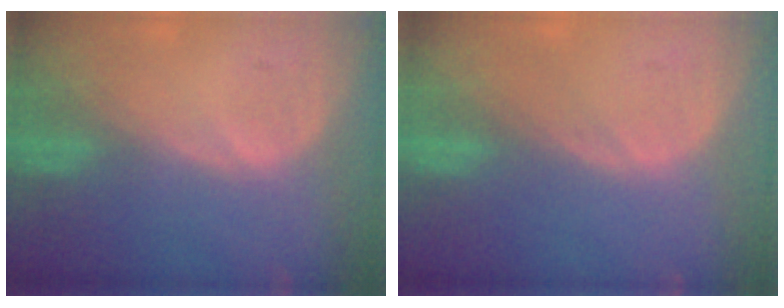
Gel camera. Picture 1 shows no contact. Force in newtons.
{"total": 0.0}